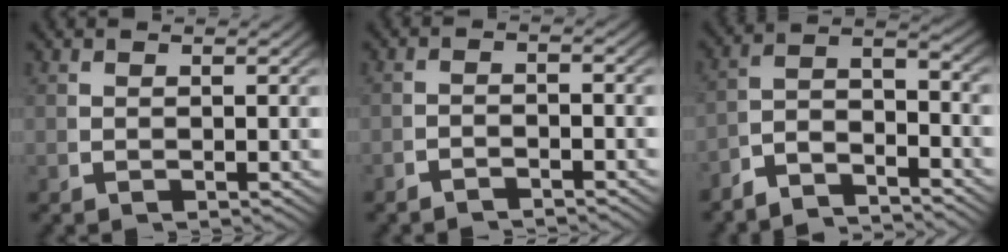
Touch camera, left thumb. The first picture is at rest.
{"total": 1.9, "force": [-1.9, 0.2, 0.3], "torque": [0.000, -0.002, -0.038]}
{"total": 6.8, "force": [-3.1, 4.0, 4.5], "torque": [-0.072, -0.020, -0.061]}